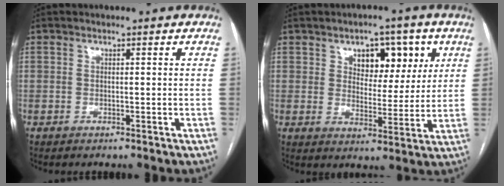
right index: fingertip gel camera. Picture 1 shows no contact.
{"total": 9.3, "force": [4.2, 5.3, 6.4], "torque": [-0.080, 0.017, 0.066]}